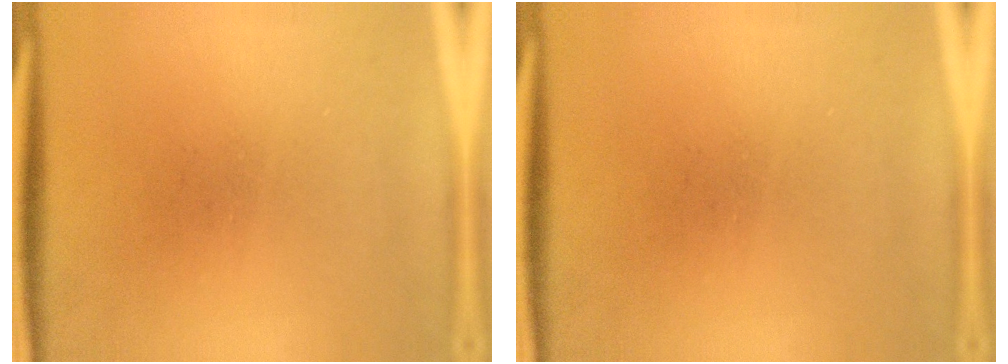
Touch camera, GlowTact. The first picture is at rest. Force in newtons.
{"total": 0.0}